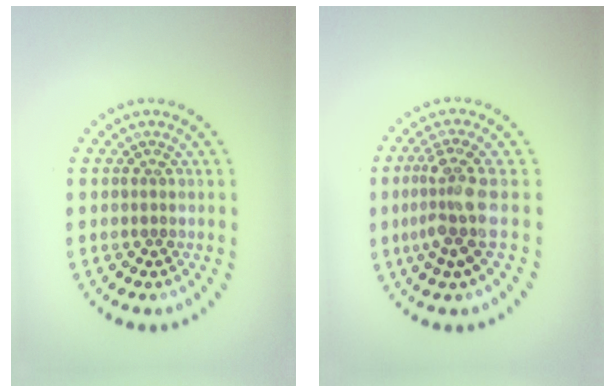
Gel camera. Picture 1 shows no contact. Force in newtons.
{"total": 3.8, "press": 3.1, "slide": 2.2}